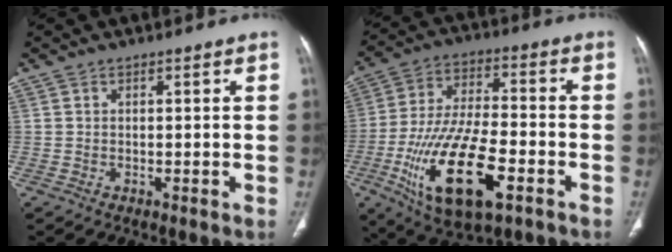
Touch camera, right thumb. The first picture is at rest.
{"total": 20.7, "force": [-8.0, 8.4, 17.2], "torque": [-0.330, 0.019, -0.131]}